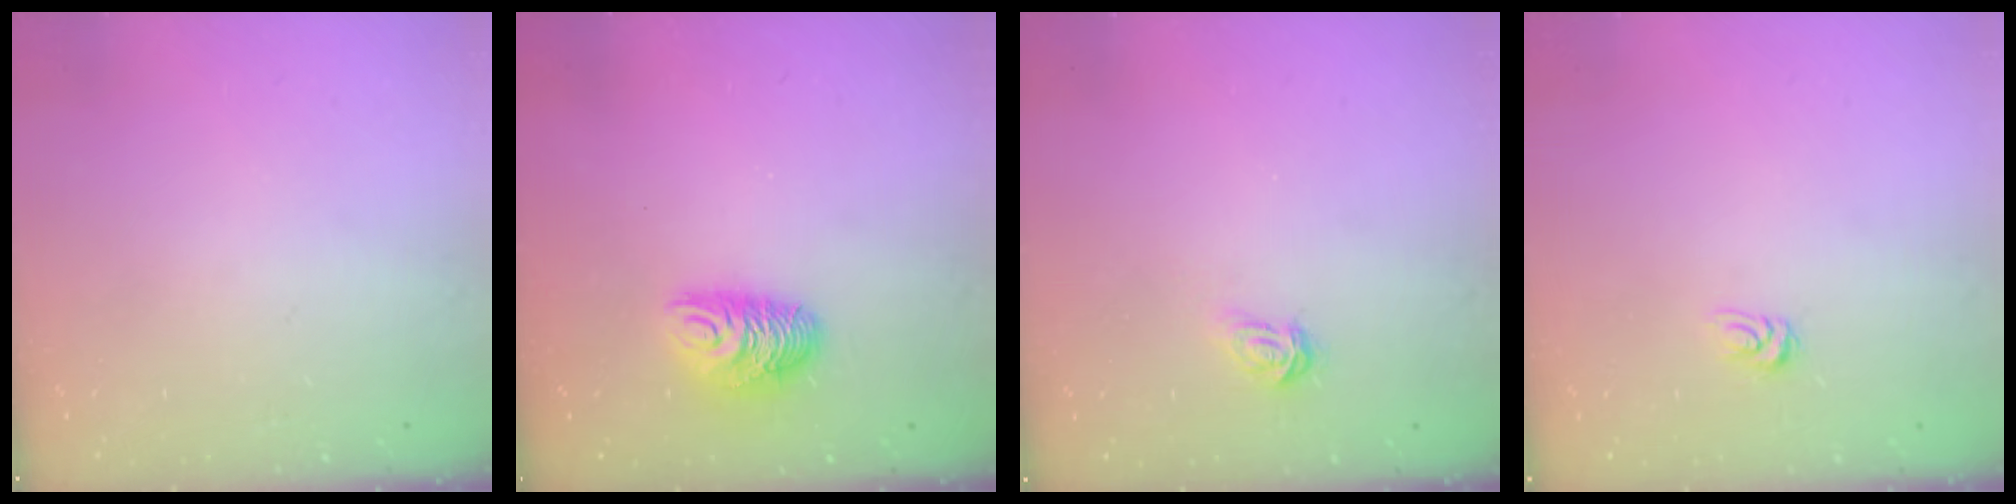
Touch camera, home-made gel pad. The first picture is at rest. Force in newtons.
{"total": 9.0, "press": 9.0, "slide": 0.2}
{"total": 3.0, "press": 3.0, "slide": 0.3}
{"total": 3.8, "press": 3.8, "slide": 0.2}